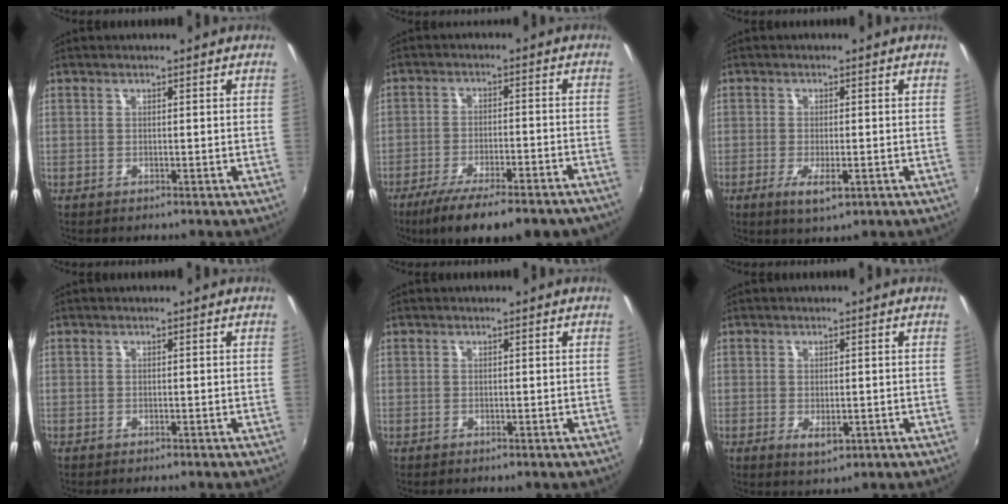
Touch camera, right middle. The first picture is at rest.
{"total": 18.2, "force": [-14.7, 3.3, 10.2], "torque": [-0.185, -0.047, -0.209]}
{"total": 4.5, "force": [-1.8, 1.3, 3.9], "torque": [-0.077, -0.013, -0.029]}
{"total": 0.7, "force": [-0.6, 0.2, 0.2], "torque": [-0.005, -0.004, -0.011]}
{"total": 0.0}
{"total": 3.0, "force": [-0.8, 1.6, 2.5], "torque": [-0.042, -0.008, -0.008]}